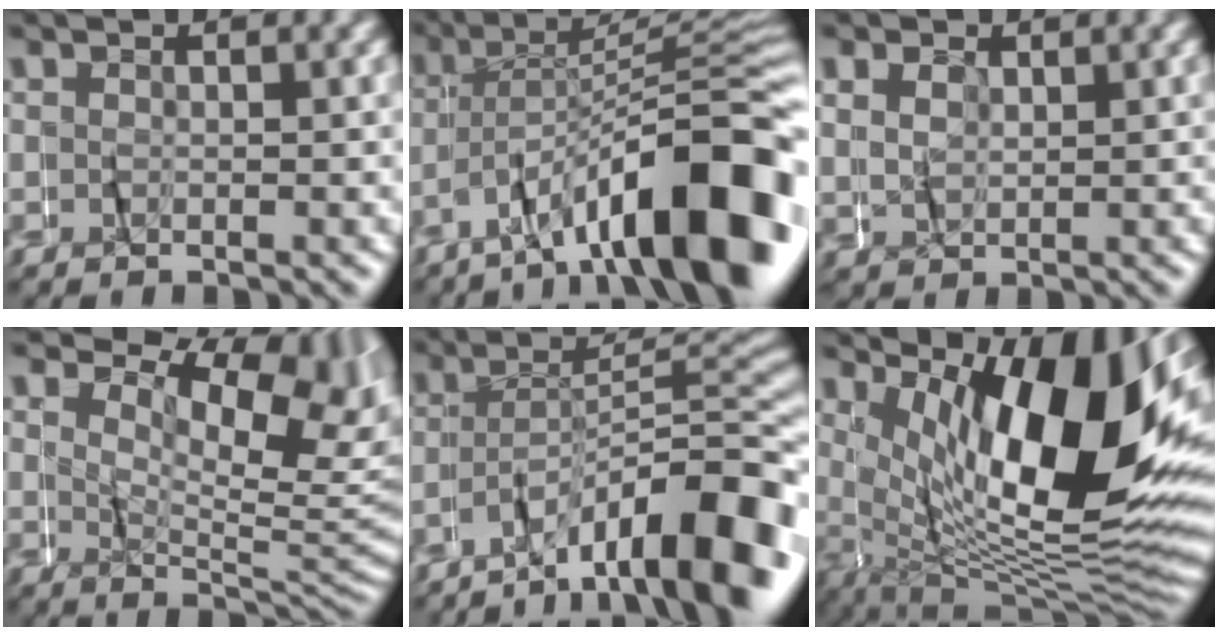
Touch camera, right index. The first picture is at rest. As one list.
[{"total": 12.3, "force": [-6.4, 3.4, 9.9], "torque": [-0.146, 0.007, -0.095]}, {"total": 1.1, "force": [0.6, 0.9, -0.1], "torque": [-0.004, 0.003, 0.014]}, {"total": 8.9, "force": [2.9, 3.9, 7.5], "torque": [-0.088, 0.003, 0.044]}, {"total": 10.5, "force": [-5.8, 3.0, 8.3], "torque": [-0.101, 0.012, -0.094]}, {"total": 16.3, "force": [1.5, 7.5, 14.4], "torque": [-0.222, -0.003, 0.035]}]